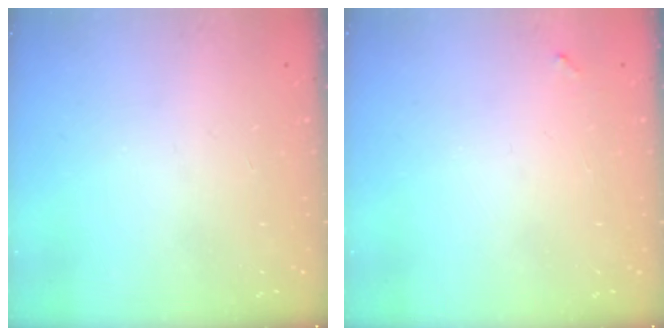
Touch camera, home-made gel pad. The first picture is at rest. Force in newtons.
{"total": 3.9, "press": 3.9, "slide": 0.3}